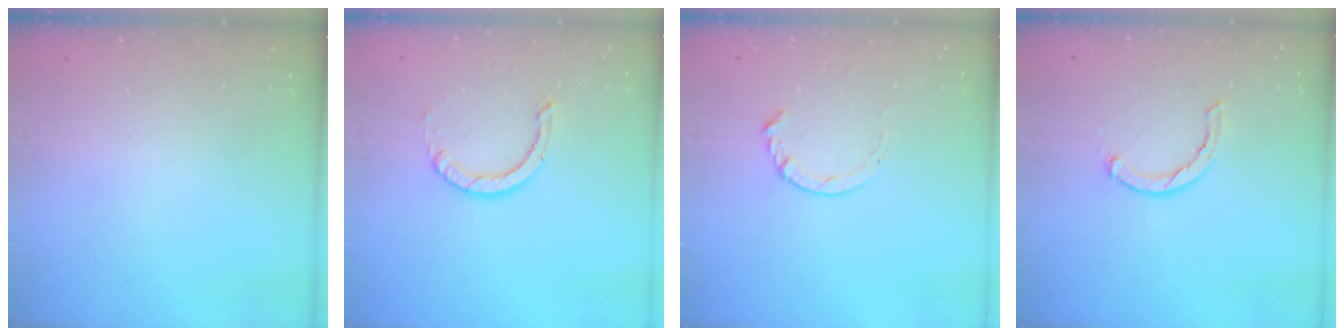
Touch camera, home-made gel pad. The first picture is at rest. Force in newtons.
{"total": 2.9, "press": 2.9, "slide": 0.2}
{"total": 4.7, "press": 4.7, "slide": 0.6}
{"total": 1.8, "press": 1.8, "slide": 0.4}